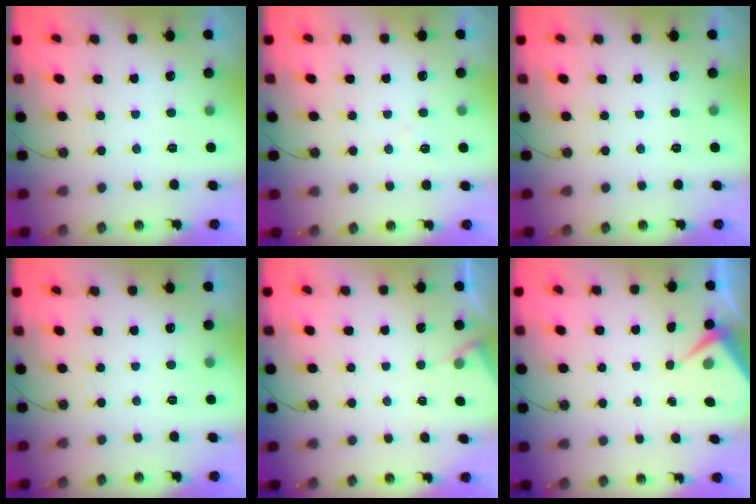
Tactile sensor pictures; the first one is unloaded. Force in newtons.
{"total": 6.6, "press": 6.5, "slide": 0.8}
{"total": 0.0}
{"total": 0.0}
{"total": 3.4, "press": 3.4, "slide": 0.5}
{"total": 4.0, "press": 3.9, "slide": 0.5}